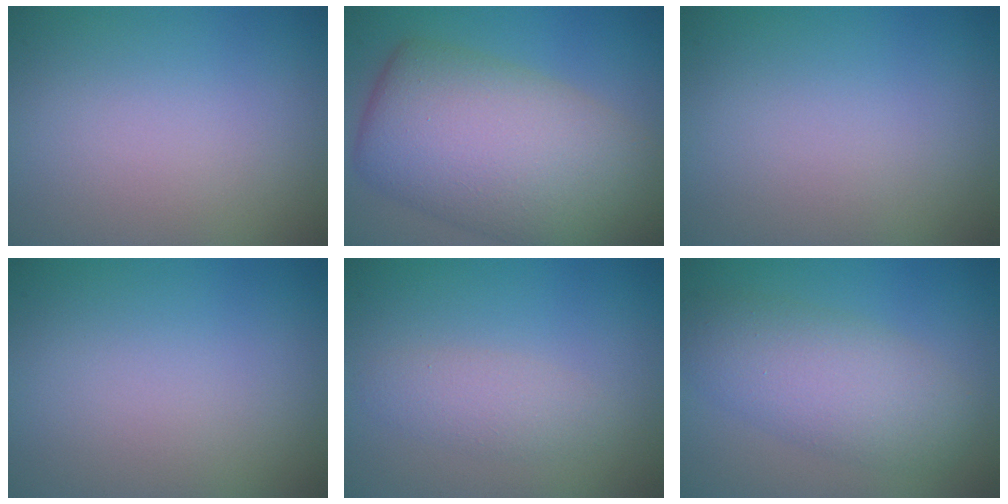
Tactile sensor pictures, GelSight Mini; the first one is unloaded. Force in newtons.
{"total": 12.2, "press": 12.1, "slide": 0.7}
{"total": 0.0}
{"total": 0.0}
{"total": 2.0, "press": 2.0, "slide": 0.1}
{"total": 5.6, "press": 5.6, "slide": 0.1}